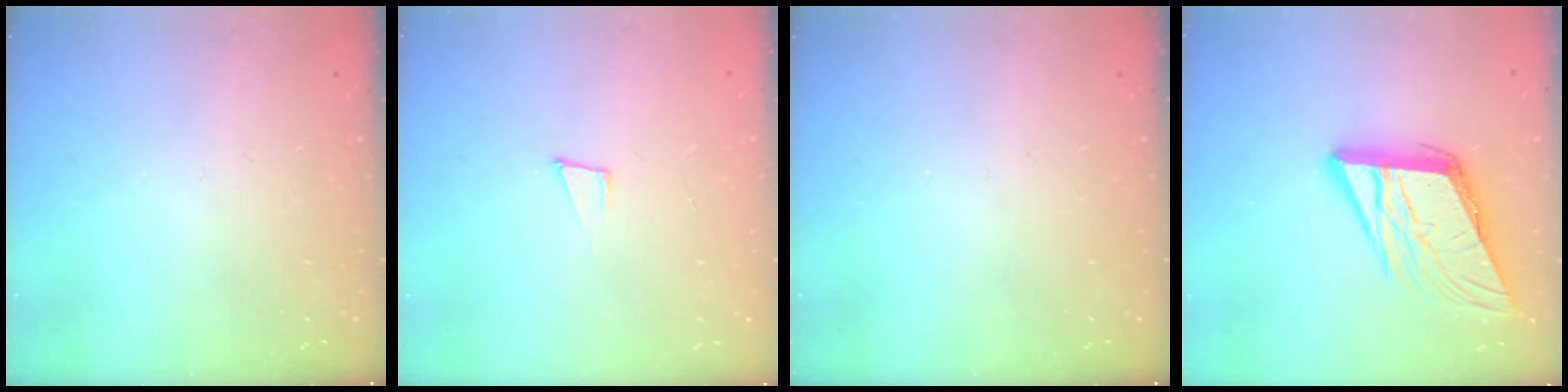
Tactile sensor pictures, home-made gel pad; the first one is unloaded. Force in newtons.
{"total": 4.8, "press": 3.6, "slide": 3.2}
{"total": 0.0}
{"total": 15.2, "press": 15.0, "slide": 2.6}